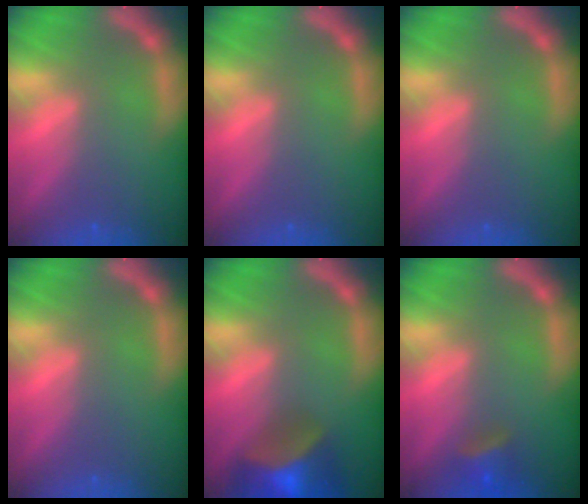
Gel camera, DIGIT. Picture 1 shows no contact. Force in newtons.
{"total": 0.0}
{"total": 0.0}
{"total": 0.0}
{"total": 9.0}
{"total": 2.9}